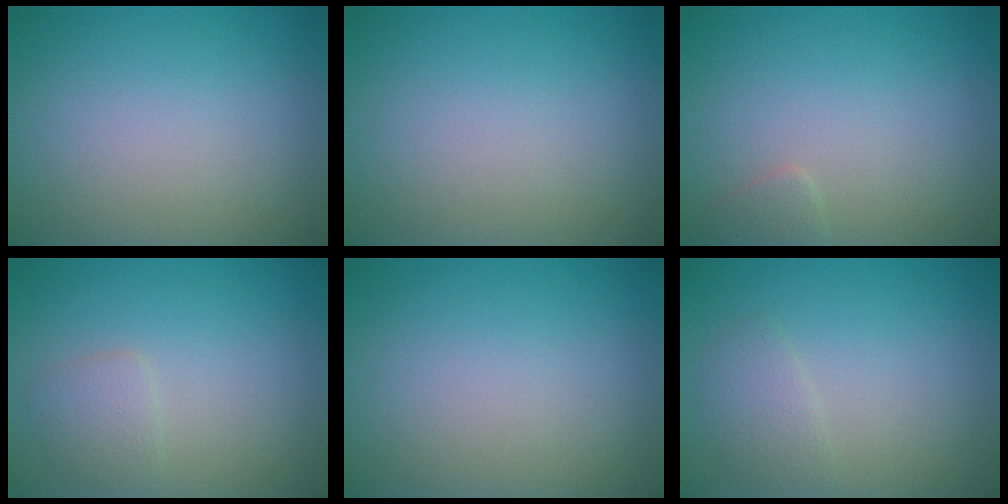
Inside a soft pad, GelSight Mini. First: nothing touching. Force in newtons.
{"total": 0.0}
{"total": 0.9, "press": 0.9, "slide": 0.1}
{"total": 1.5, "press": 1.5, "slide": 0.1}
{"total": 0.0}
{"total": 1.5, "press": 1.5, "slide": 0.1}